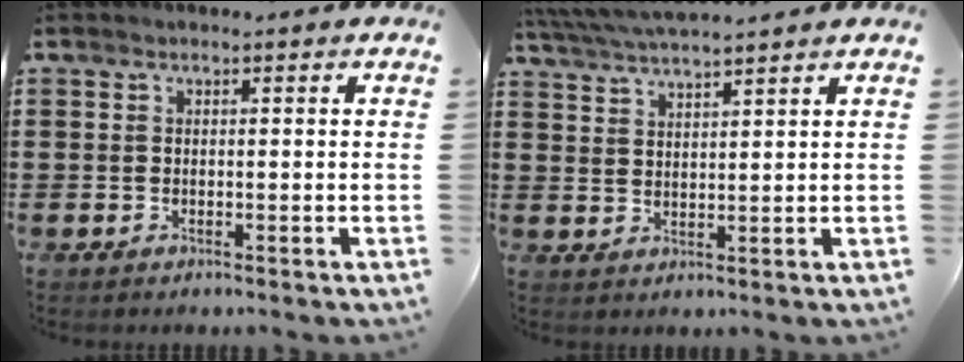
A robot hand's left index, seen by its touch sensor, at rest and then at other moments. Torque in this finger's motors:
{"motor_torque": [0.92, 0.86, 0.64, 0.21]}